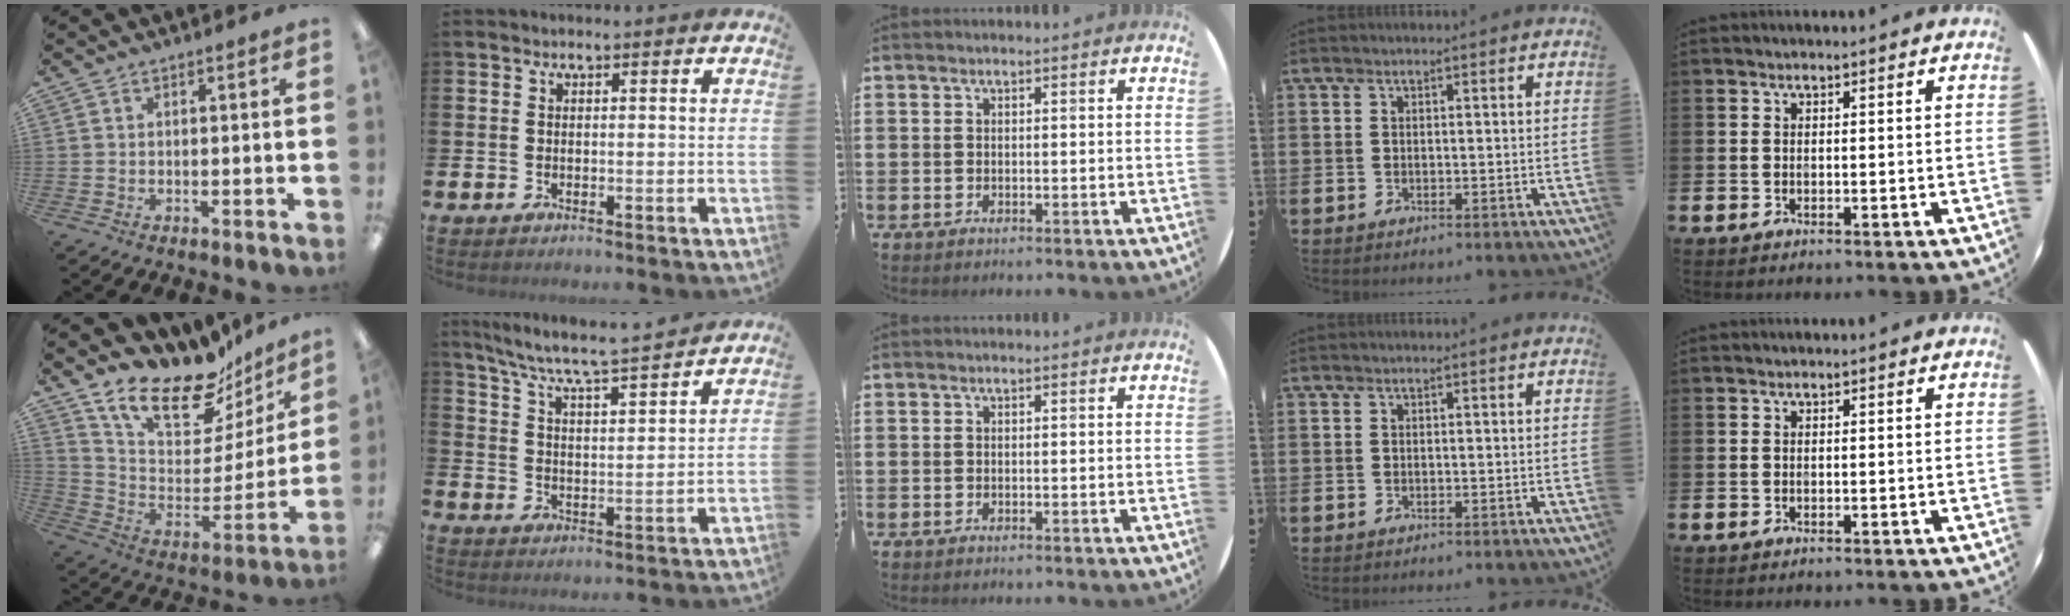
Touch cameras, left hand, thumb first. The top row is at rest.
{"thumb": {"total": 21.0, "force": [16.5, 8.0, 10.2], "torque": [-0.166, -0.126, 0.285]}, "index": {"total": 7.0, "force": [6.5, 0.0, 2.4], "torque": [-0.078, -0.053, 0.109]}}